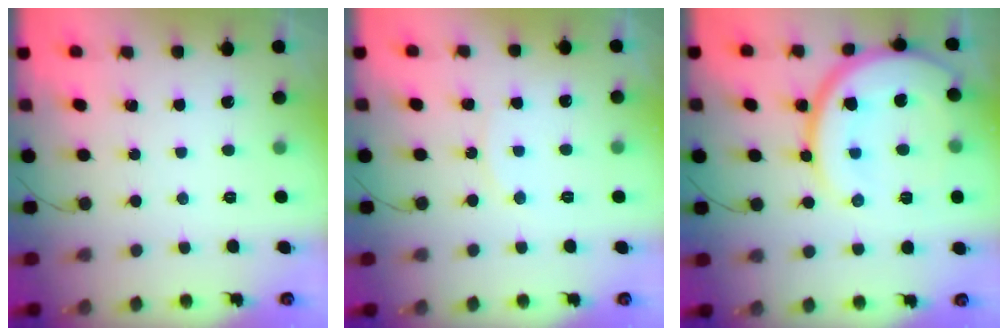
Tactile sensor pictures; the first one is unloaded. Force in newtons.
{"total": 6.4, "press": 6.3, "slide": 0.6}
{"total": 19.4, "press": 19.3, "slide": 1.4}